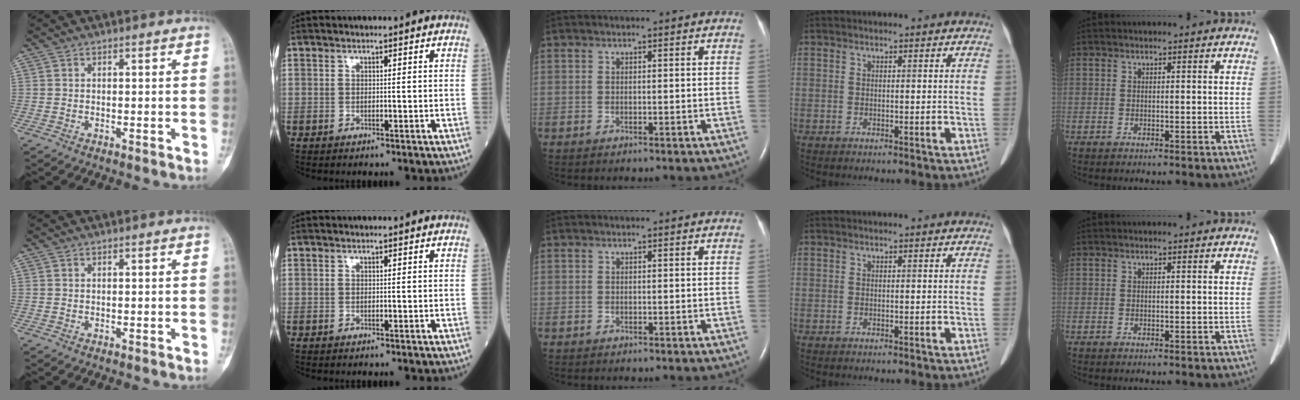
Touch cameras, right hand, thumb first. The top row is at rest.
{}